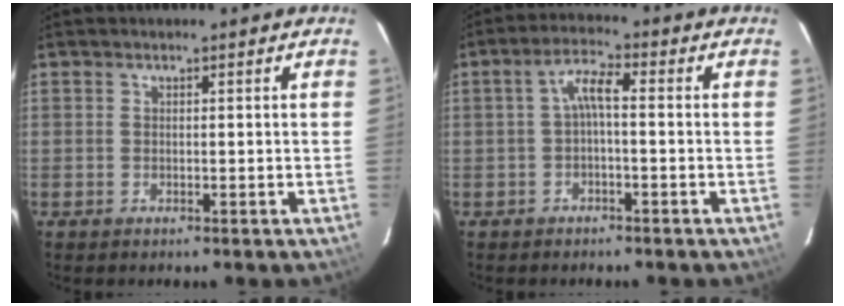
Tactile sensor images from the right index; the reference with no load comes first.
{"total": 3.8, "force": [-0.7, 0.9, 3.7], "torque": [-0.076, 0.013, -0.014]}